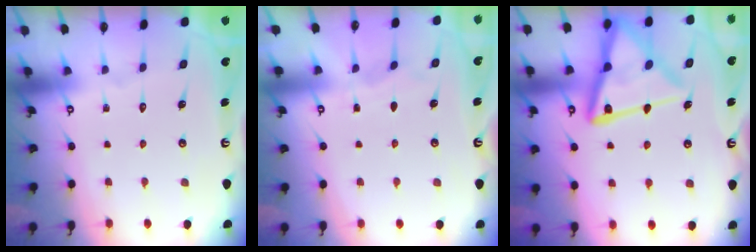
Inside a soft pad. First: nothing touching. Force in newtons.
{"total": 3.2, "press": 3.2, "slide": 0.4}
{"total": 19.6, "press": 19.5, "slide": 2.0}